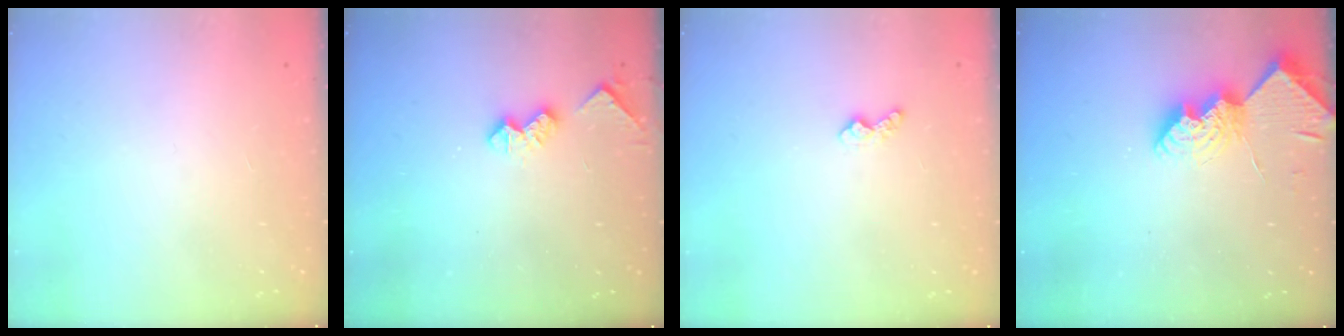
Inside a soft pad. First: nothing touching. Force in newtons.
{"total": 5.6, "press": 5.6, "slide": 0.7}
{"total": 4.0, "press": 3.9, "slide": 0.4}
{"total": 10.1, "press": 10.1, "slide": 0.7}